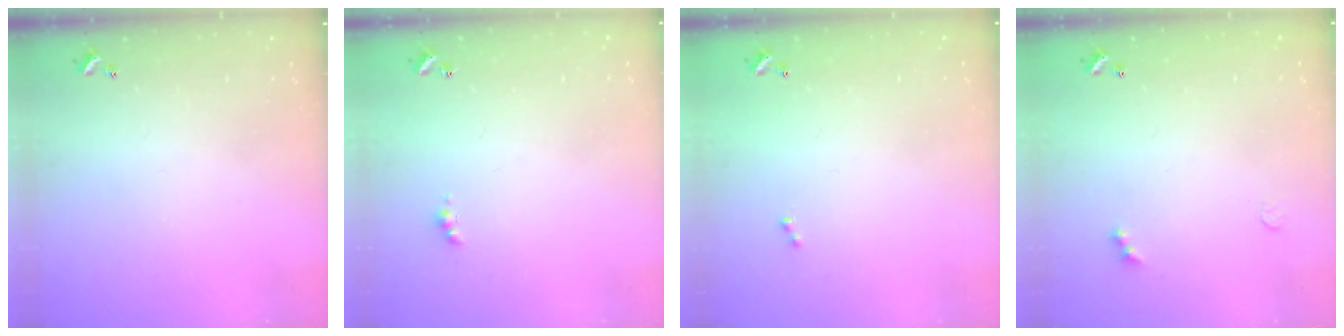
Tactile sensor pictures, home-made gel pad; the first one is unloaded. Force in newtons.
{"total": 2.0, "press": 1.9, "slide": 0.5}
{"total": 0.7, "press": 0.6, "slide": 0.4}
{"total": 4.7, "press": 4.7, "slide": 0.6}